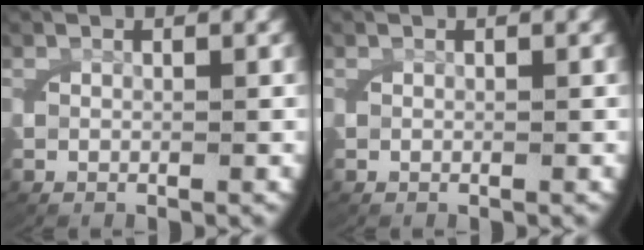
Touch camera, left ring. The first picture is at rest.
{"total": 0.0}